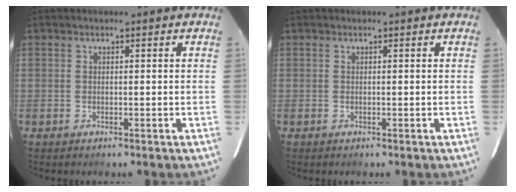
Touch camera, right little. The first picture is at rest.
{"total": 0.0}